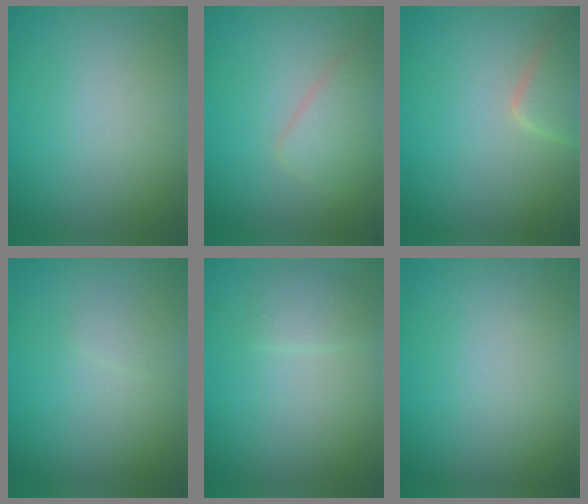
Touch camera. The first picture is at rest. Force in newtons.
{"total": 2.8, "press": 2.8, "slide": 0.2}
{"total": 3.3, "press": 3.3, "slide": 0.3}
{"total": 0.6, "press": 0.6, "slide": 0.1}
{"total": 1.5, "press": 1.5, "slide": 0.0}
{"total": 0.0}